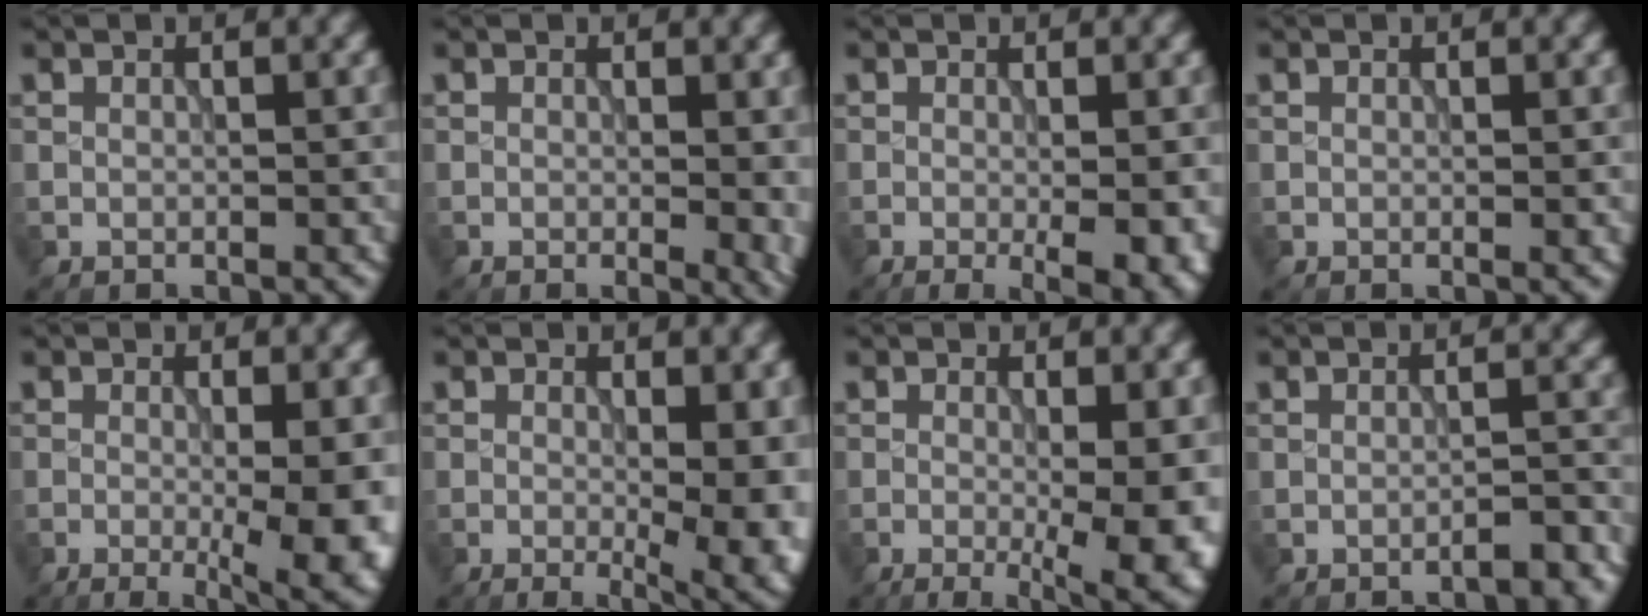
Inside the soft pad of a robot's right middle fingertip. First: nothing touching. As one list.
[{"total": 3.2, "force": [0.0, 1.1, 3.0], "torque": [-0.030, -0.007, 0.000]}, {"total": 5.2, "force": [-1.3, 1.2, 4.8], "torque": [-0.066, -0.018, -0.012]}, {"total": 0.0}, {"total": 7.1, "force": [-1.3, 1.8, 6.8], "torque": [-0.088, -0.019, -0.012]}, {"total": 7.6, "force": [-0.6, 3.2, 6.8], "torque": [-0.064, -0.007, -0.010]}, {"total": 7.8, "force": [-1.3, 2.4, 7.3], "torque": [-0.083, -0.015, -0.017]}, {"total": 2.3, "force": [-1.8, 0.5, 1.4], "torque": [-0.013, 0.007, -0.028]}]